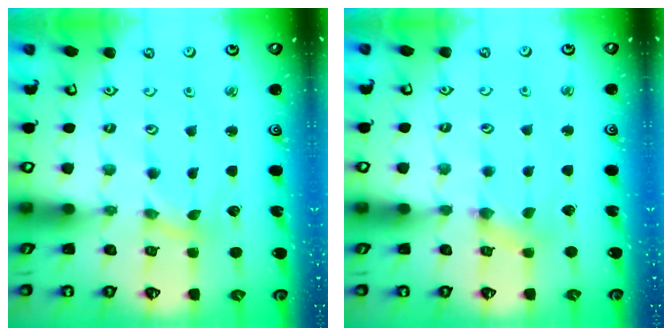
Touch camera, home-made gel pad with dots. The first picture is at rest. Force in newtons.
{"total": 0.8, "press": 0.8, "slide": 0.2}